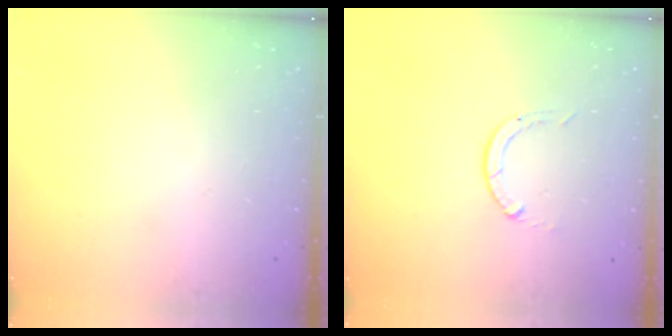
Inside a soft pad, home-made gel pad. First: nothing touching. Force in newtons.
{"total": 0.0}